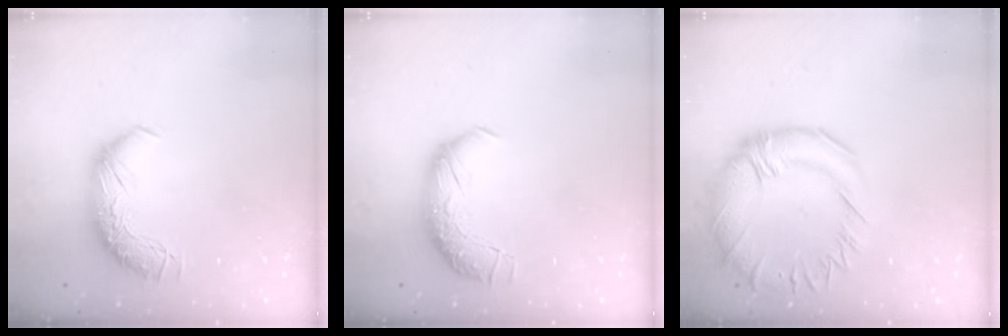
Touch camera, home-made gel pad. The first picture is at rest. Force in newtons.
{"total": 2.5, "press": 1.3, "slide": 2.2}
{"total": 5.8, "press": 5.0, "slide": 2.9}